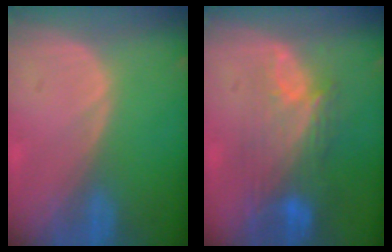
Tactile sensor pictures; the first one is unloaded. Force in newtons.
{"total": 9.6, "press": 8.1, "slide": 5.1}